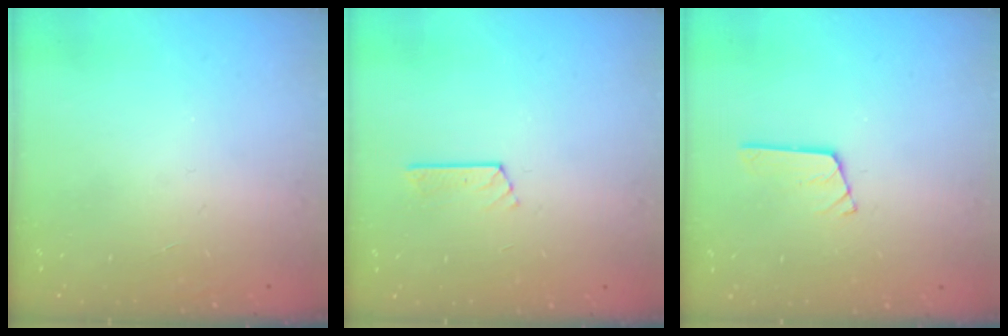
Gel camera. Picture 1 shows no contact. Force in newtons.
{"total": 3.2, "press": 3.2, "slide": 0.4}
{"total": 2.9, "press": 2.8, "slide": 0.3}